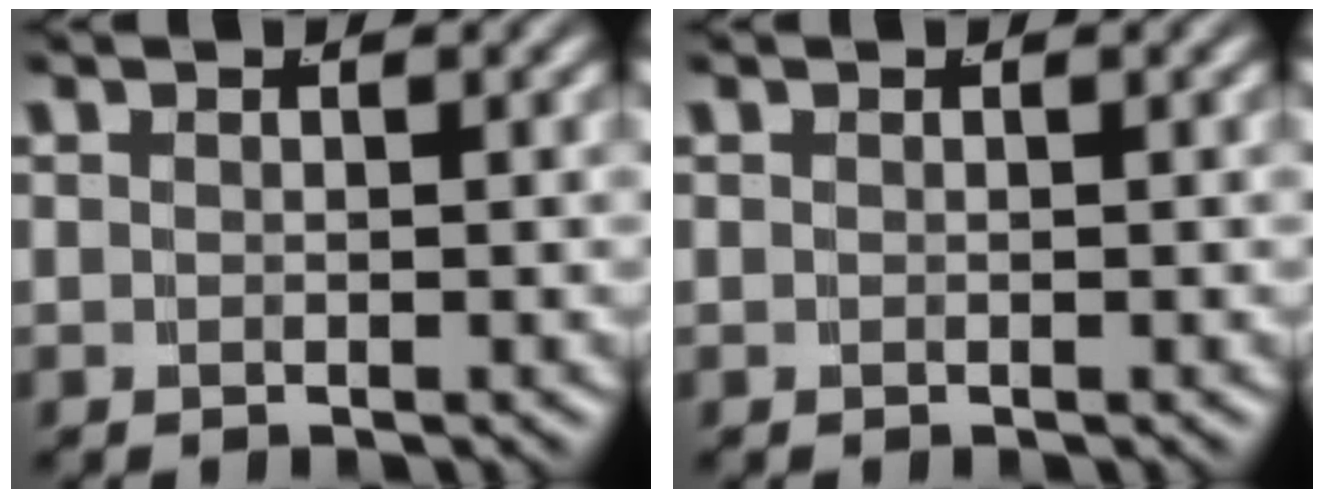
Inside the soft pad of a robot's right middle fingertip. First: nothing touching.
{"total": 0.0}